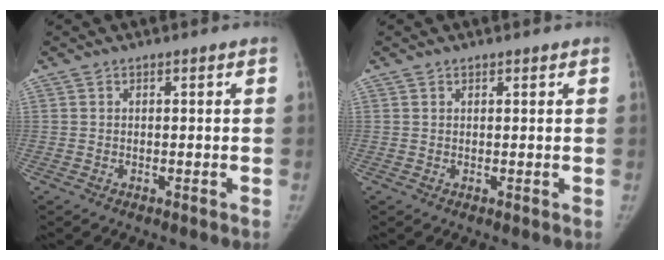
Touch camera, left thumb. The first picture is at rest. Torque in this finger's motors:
{"motor_torque": [-0.53, -0.40, -0.63, 0.37, -0.04]}